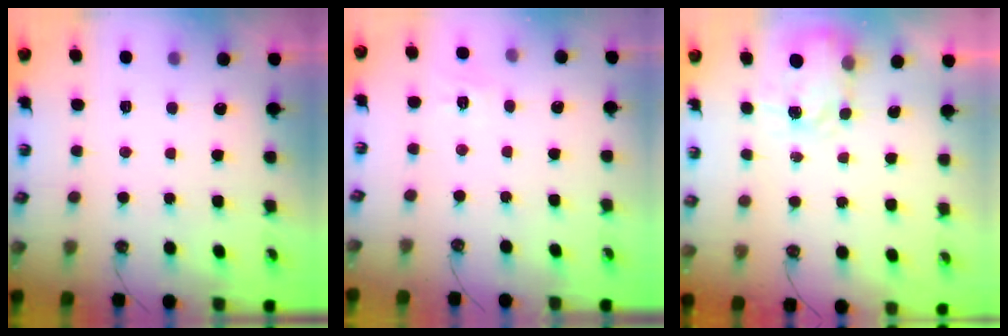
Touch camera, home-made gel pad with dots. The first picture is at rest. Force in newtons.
{"total": 3.0, "press": 3.0, "slide": 0.1}
{"total": 3.9, "press": 3.9, "slide": 0.6}